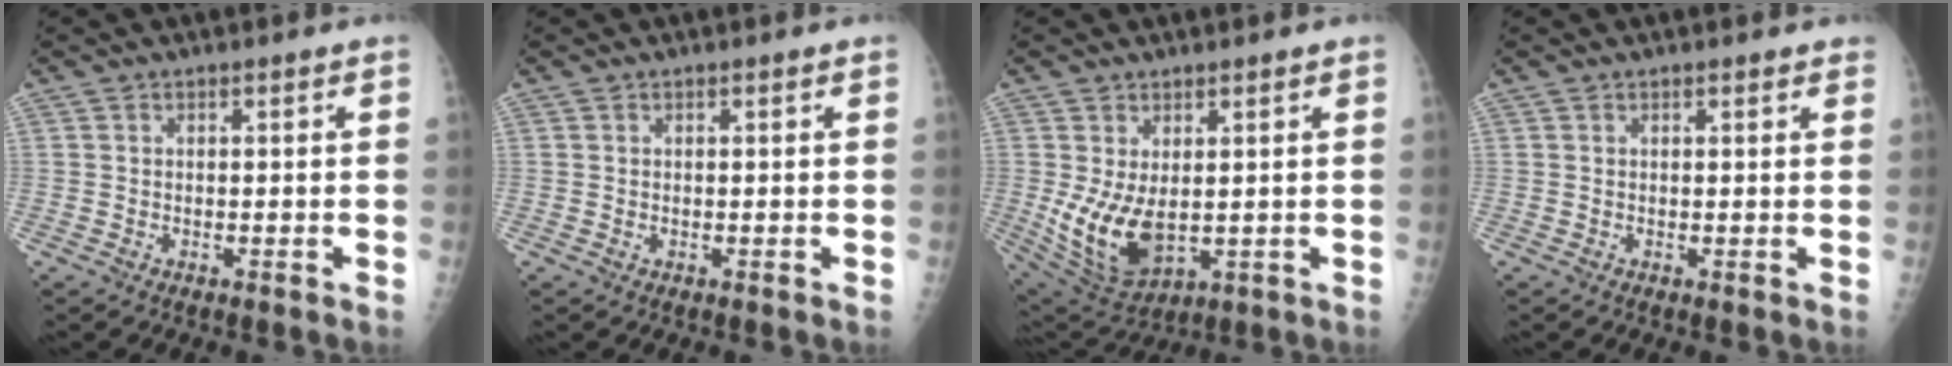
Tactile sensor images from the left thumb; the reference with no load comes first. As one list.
[{"total": 0.7, "force": [0.3, 0.3, 0.5], "torque": [-0.009, 0.002, 0.005]}, {"total": 10.7, "force": [0.6, 5.9, 8.9], "torque": [-0.157, -0.024, 0.035]}, {"total": 1.2, "force": [0.9, 0.4, 0.7], "torque": [-0.008, -0.003, 0.010]}]